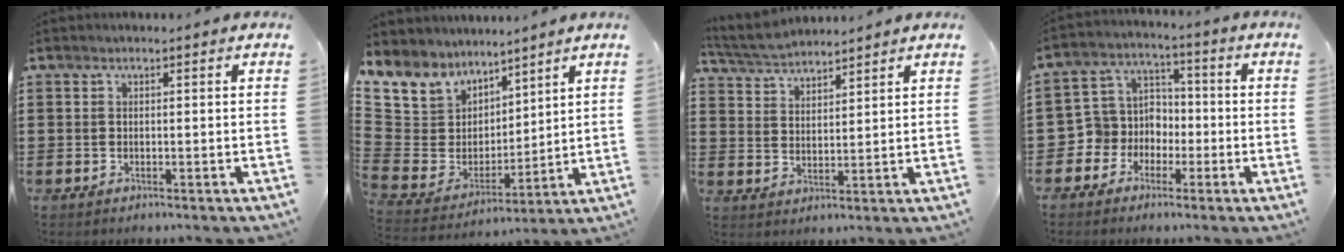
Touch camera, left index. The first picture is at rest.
{"total": 8.2, "force": [5.9, 5.7, -0.4], "torque": [-0.056, -0.060, 0.116]}
{"total": 4.3, "force": [4.2, 0.5, 0.6], "torque": [-0.028, -0.014, 0.077]}
{"total": 6.4, "force": [-2.1, 6.0, 0.8], "torque": [-0.062, -0.001, -0.046]}